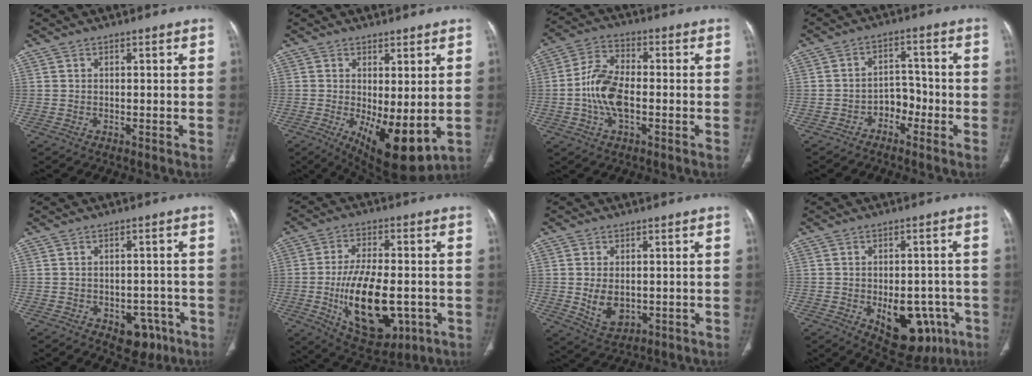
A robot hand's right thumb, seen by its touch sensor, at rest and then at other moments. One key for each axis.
{"total": 11.3, "fx": -1.6, "fy": 4.4, "fz": 10.2, "tx": -0.152, "ty": -0.025, "tz": -0.006}
{"total": 10.2, "fx": -1.8, "fy": 5.4, "fz": 8.5, "tx": -0.173, "ty": 0.023, "tz": -0.040}
{"total": 4.9, "fx": -2.7, "fy": 3.5, "fz": 2.2, "tx": -0.006, "ty": 0.035, "tz": -0.050}
{"total": 6.7, "fx": -3.3, "fy": 4.5, "fz": 3.8, "tx": -0.019, "ty": 0.022, "tz": -0.034}
{"total": 18.8, "fx": -4.2, "fy": 9.5, "fz": 15.7, "tx": -0.246, "ty": 0.004, "tz": -0.049}
{"total": 6.5, "fx": -0.5, "fy": 4.5, "fz": 4.7, "tx": -0.070, "ty": -0.009, "tz": 0.007}
{"total": 14.1, "fx": -5.1, "fy": 8.3, "fz": 10.3, "tx": -0.103, "ty": 0.020, "tz": -0.053}